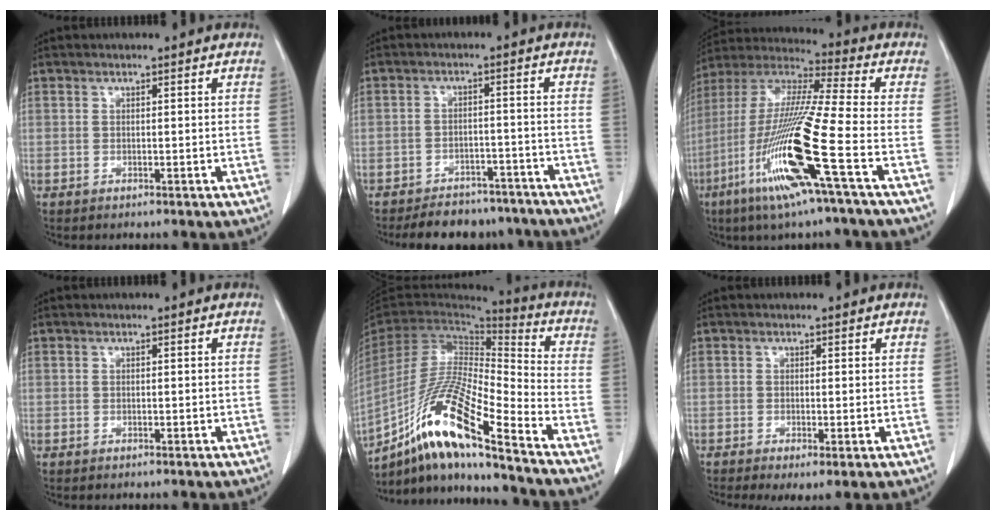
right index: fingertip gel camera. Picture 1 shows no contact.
{"total": 11.1, "force": [-9.9, 4.7, 2.1], "torque": [-0.013, 0.008, -0.119]}
{"total": 19.3, "force": [-7.7, -0.5, 17.7], "torque": [-0.388, -0.035, -0.155]}
{"total": 0.0}
{"total": 17.6, "force": [-11.7, 0.8, 13.1], "torque": [-0.263, -0.019, -0.218]}
{"total": 3.0, "force": [-1.0, 0.8, 2.7], "torque": [-0.041, -0.010, -0.013]}